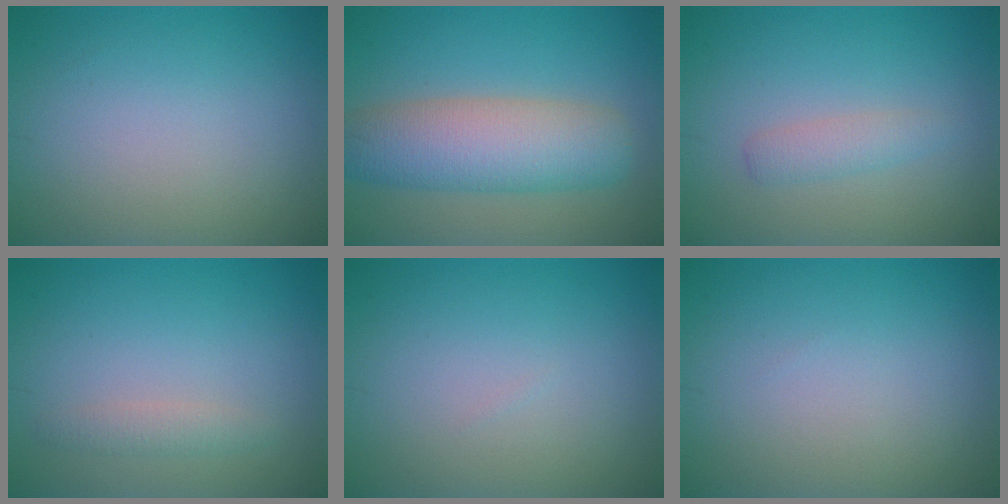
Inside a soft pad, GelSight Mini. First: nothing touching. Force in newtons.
{"total": 7.3, "press": 7.3, "slide": 0.0}
{"total": 1.7, "press": 1.7, "slide": 0.1}
{"total": 1.4, "press": 1.4, "slide": 0.0}
{"total": 0.0}
{"total": 0.0}